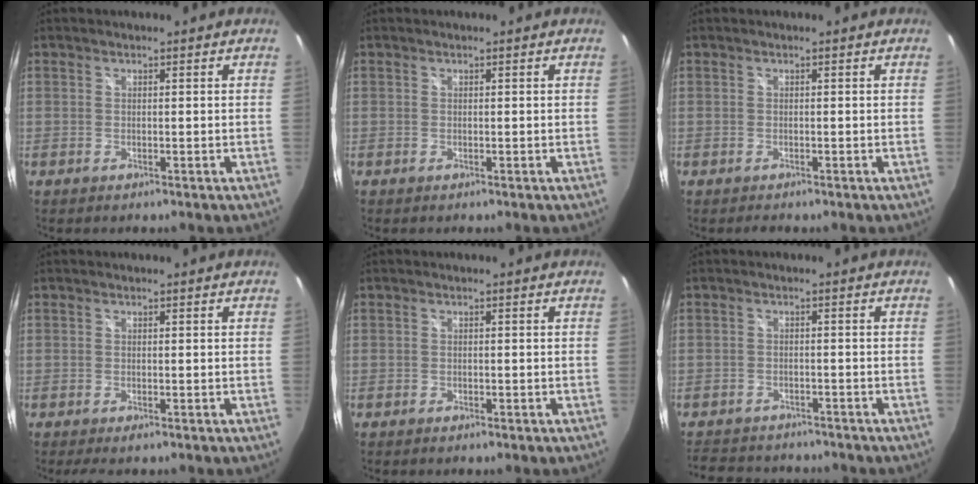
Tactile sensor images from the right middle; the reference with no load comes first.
{"total": 0.0}
{"total": 0.8, "force": [-0.7, 0.1, 0.3], "torque": [-0.006, -0.004, -0.013]}
{"total": 1.7, "force": [-1.2, 0.1, 1.2], "torque": [-0.023, -0.008, -0.018]}
{"total": 1.1, "force": [-0.8, 0.4, 0.5], "torque": [-0.010, -0.004, -0.015]}
{"total": 8.6, "force": [-7.7, 3.2, 2.3], "torque": [-0.064, 0.004, -0.116]}